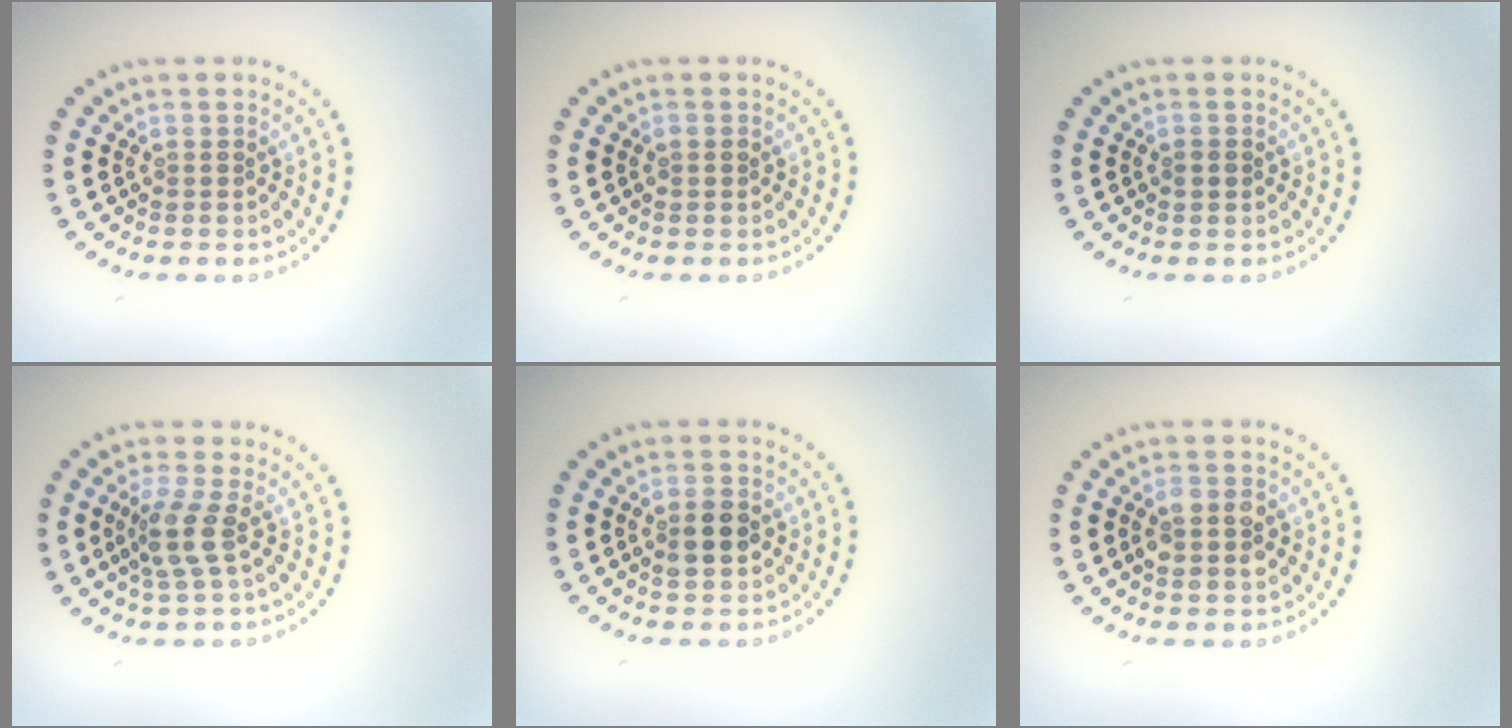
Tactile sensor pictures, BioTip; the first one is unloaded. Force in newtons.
{"total": 0.7, "press": 0.7, "slide": 0.1}
{"total": 0.8, "press": 0.8, "slide": 0.2}
{"total": 2.6, "press": 2.0, "slide": 1.6}
{"total": 2.5, "press": 2.5, "slide": 0.2}
{"total": 2.8, "press": 2.8, "slide": 0.2}